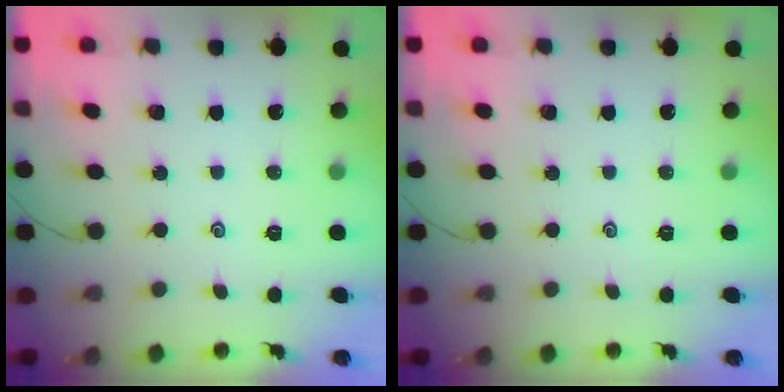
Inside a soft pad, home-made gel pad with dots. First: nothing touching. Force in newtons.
{"total": 0.0}